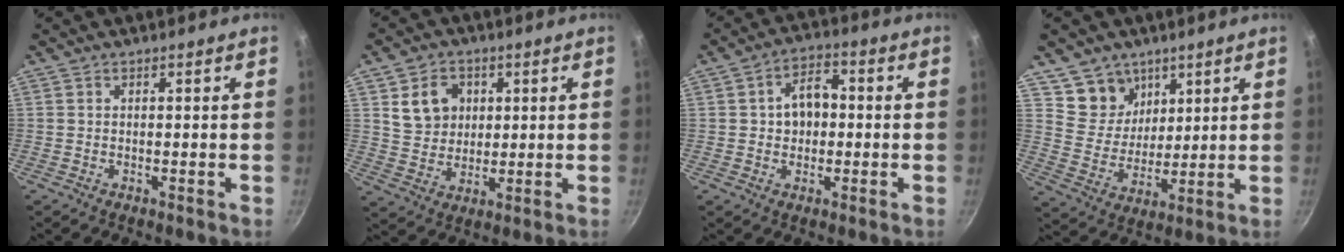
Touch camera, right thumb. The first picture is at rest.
{"total": 8.8, "force": [2.7, 7.3, 4.1], "torque": [-0.045, -0.006, 0.050]}
{"total": 7.4, "force": [0.3, 5.3, 5.1], "torque": [-0.044, 0.017, -0.001]}
{"total": 9.3, "force": [5.8, 7.1, 2.0], "torque": [0.001, -0.043, 0.111]}